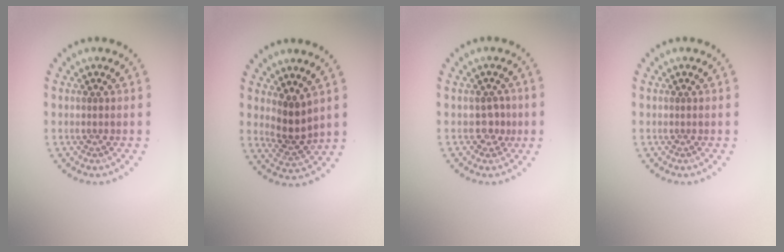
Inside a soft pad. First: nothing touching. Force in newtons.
{"total": 2.7, "press": 2.1, "slide": 1.6}
{"total": 1.4, "press": 1.1, "slide": 0.9}
{"total": 0.0}